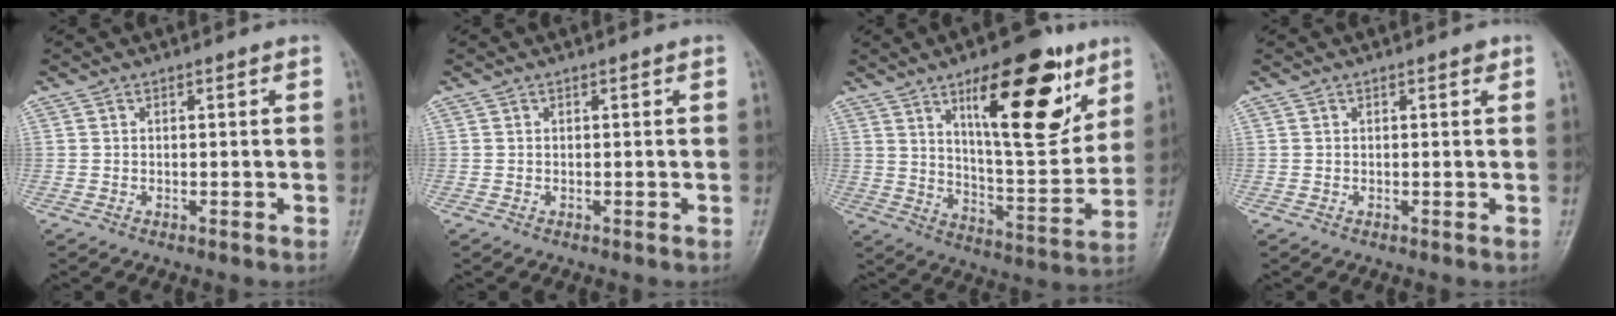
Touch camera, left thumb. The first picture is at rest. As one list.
[{"total": 0.0}, {"total": 20.9, "force": [10.6, 7.4, 16.4], "torque": [-0.195, -0.058, 0.170]}, {"total": 0.7, "force": [0.4, 0.3, 0.5], "torque": [-0.004, -0.001, 0.003]}]